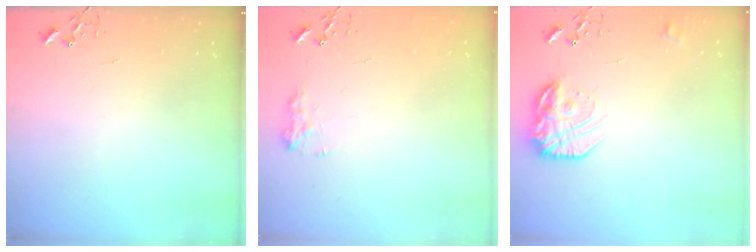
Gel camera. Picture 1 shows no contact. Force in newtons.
{"total": 7.9, "press": 7.9, "slide": 0.4}
{"total": 17.3, "press": 17.2, "slide": 1.2}